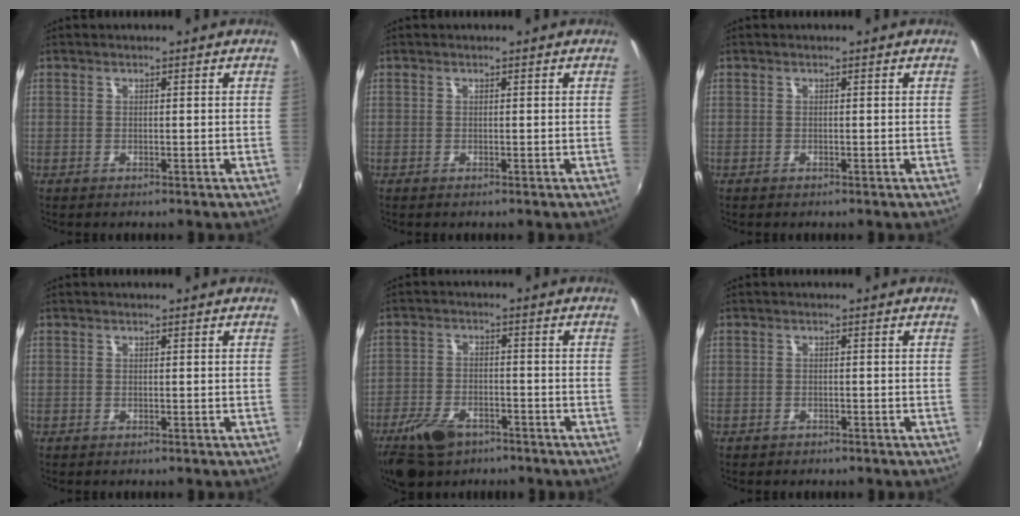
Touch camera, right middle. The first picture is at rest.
{"total": 0.0}
{"total": 0.0}
{"total": 0.0}
{"total": 9.4, "force": [-6.4, 4.8, 4.9], "torque": [-0.123, -0.009, -0.114]}
{"total": 0.9, "force": [-0.8, 0.4, -0.1], "torque": [-0.002, 0.001, -0.011]}